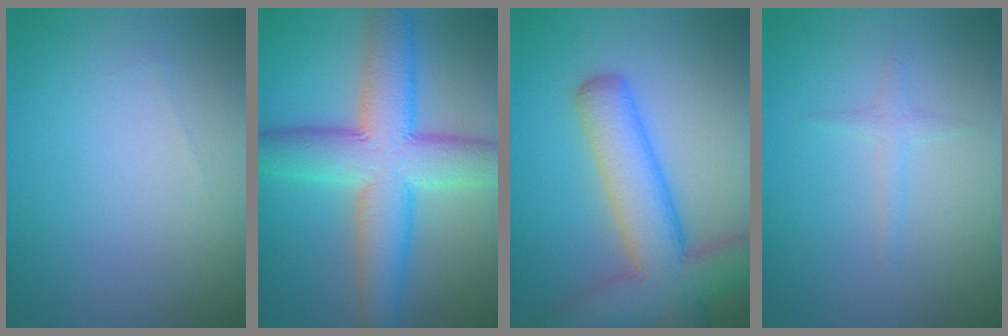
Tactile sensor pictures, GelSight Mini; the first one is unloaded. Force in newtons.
{"total": 9.6, "press": 9.6, "slide": 0.3}
{"total": 8.6, "press": 8.6, "slide": 0.5}
{"total": 1.0, "press": 1.0, "slide": 0.1}